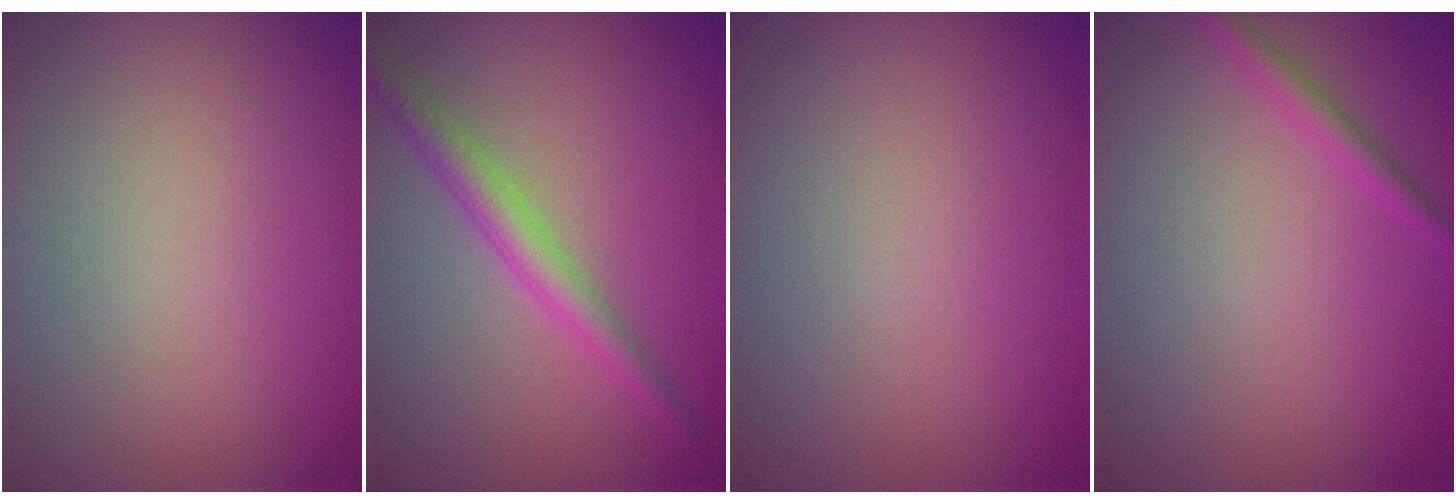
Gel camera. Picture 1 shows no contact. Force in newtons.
{"total": 2.9, "press": 2.9, "slide": 0.1}
{"total": 0.0}
{"total": 1.4, "press": 1.4, "slide": 0.1}